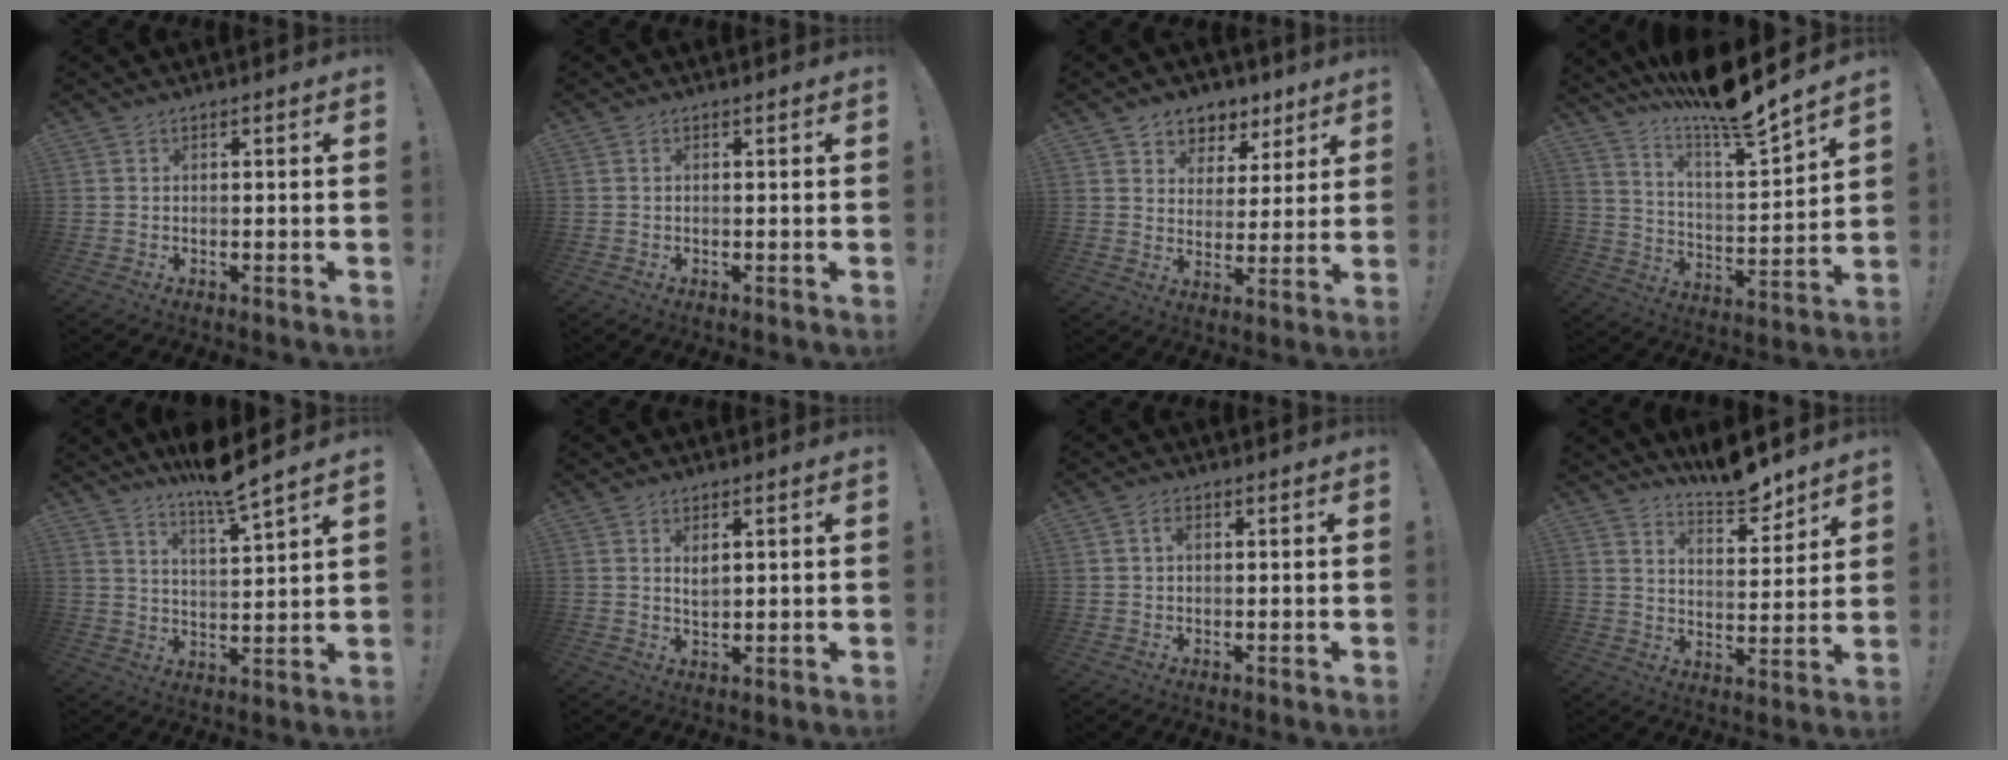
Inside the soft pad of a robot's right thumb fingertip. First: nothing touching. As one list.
[{"total": 0.0}, {"total": 7.0, "force": [4.3, 5.5, 0.8], "torque": [-0.013, -0.035, 0.085]}, {"total": 13.3, "force": [12.0, 0.1, 5.8], "torque": [-0.108, -0.112, 0.197]}, {"total": 8.8, "force": [7.6, -0.4, 4.5], "torque": [-0.075, -0.053, 0.124]}, {"total": 2.7, "force": [1.1, 1.3, 2.1], "torque": [-0.035, -0.004, 0.018]}, {"total": 1.5, "force": [0.3, 1.0, 1.1], "torque": [-0.019, 0.003, 0.003]}, {"total": 9.7, "force": [8.6, 2.5, 3.8], "torque": [-0.043, -0.068, 0.153]}]